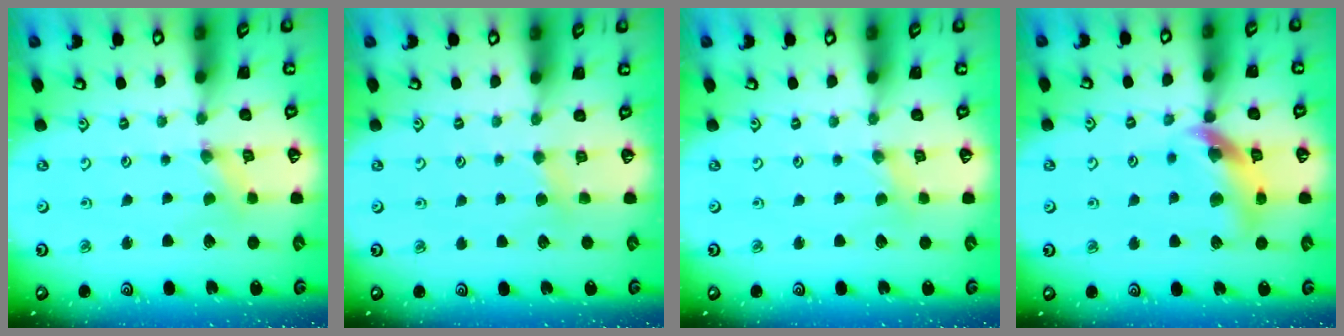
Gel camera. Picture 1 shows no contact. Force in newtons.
{"total": 2.9, "press": 2.9, "slide": 0.4}
{"total": 1.0, "press": 1.0, "slide": 0.2}
{"total": 13.4, "press": 13.3, "slide": 1.7}